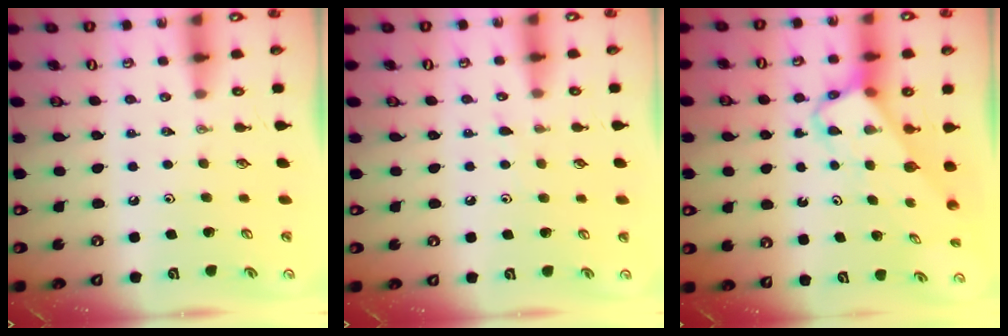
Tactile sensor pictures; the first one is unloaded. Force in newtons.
{"total": 4.7, "press": 4.7, "slide": 0.5}
{"total": 3.9, "press": 3.9, "slide": 0.2}